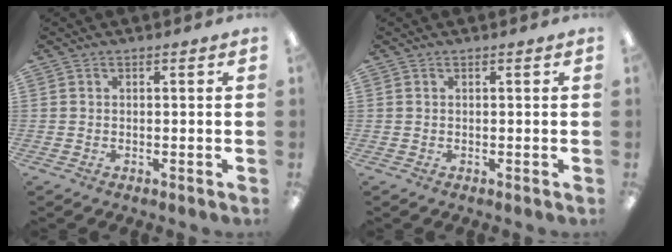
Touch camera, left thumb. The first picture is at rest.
{"total": 0.0}